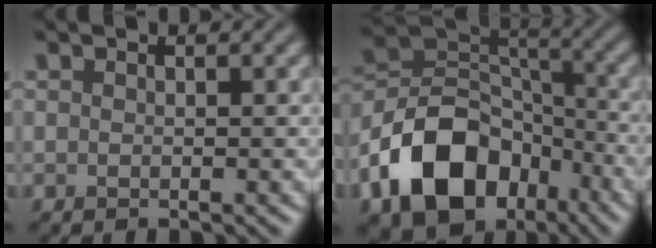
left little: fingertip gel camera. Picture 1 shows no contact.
{"total": 11.9, "force": [-6.3, 7.9, 6.3], "torque": [-0.119, 0.000, -0.124]}